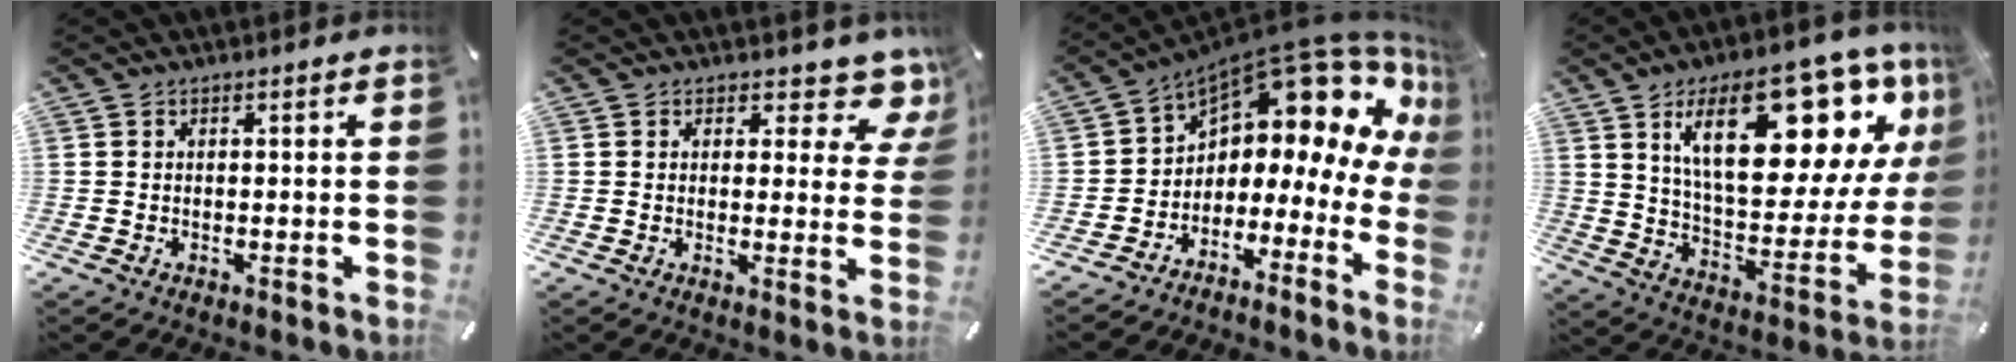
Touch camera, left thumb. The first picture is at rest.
{"total": 6.7, "force": [4.6, 3.4, 3.4], "torque": [-0.025, -0.039, 0.073]}
{"total": 12.0, "force": [8.6, 5.5, 6.2], "torque": [-0.091, -0.083, 0.133]}
{"total": 26.5, "force": [14.2, 11.8, 19.0], "torque": [-0.275, -0.080, 0.235]}